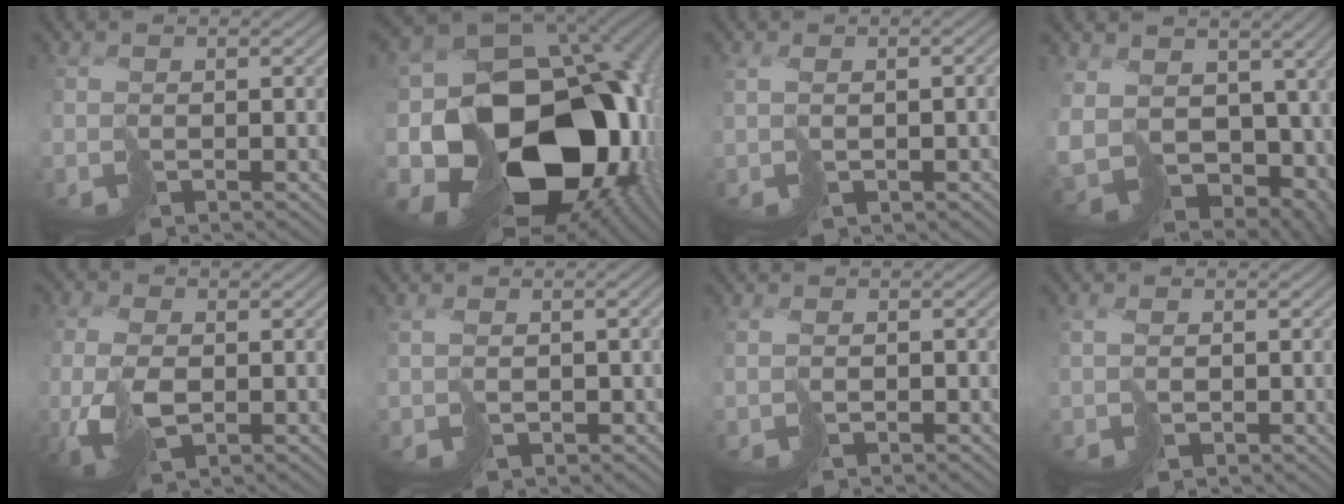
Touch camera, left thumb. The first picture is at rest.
{"total": 21.4, "force": [-5.2, 14.2, 15.1], "torque": [-0.311, -0.034, -0.051]}
{"total": 3.3, "force": [-0.3, 1.5, 2.9], "torque": [-0.055, -0.003, 0.010]}
{"total": 13.8, "force": [0.6, 9.8, 9.7], "torque": [-0.217, -0.045, 0.060]}
{"total": 5.8, "force": [-0.2, 3.0, 5.0], "torque": [-0.123, 0.002, 0.000]}
{"total": 3.1, "force": [0.4, 1.6, 2.6], "torque": [-0.056, -0.004, 0.019]}
{"total": 1.1, "force": [0.6, 0.8, 0.6], "torque": [-0.020, -0.002, 0.016]}
{"total": 2.1, "force": [1.0, 0.9, 1.6], "torque": [-0.033, 0.002, 0.025]}